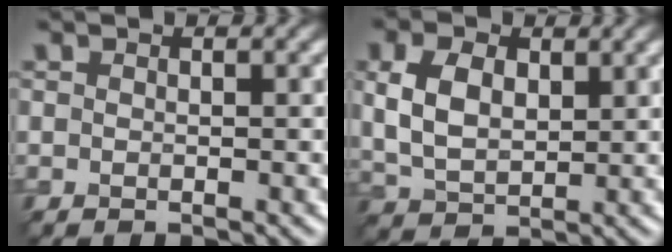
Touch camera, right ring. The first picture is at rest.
{"total": 5.2, "force": [1.4, 3.4, 3.7], "torque": [-0.085, 0.003, 0.026]}